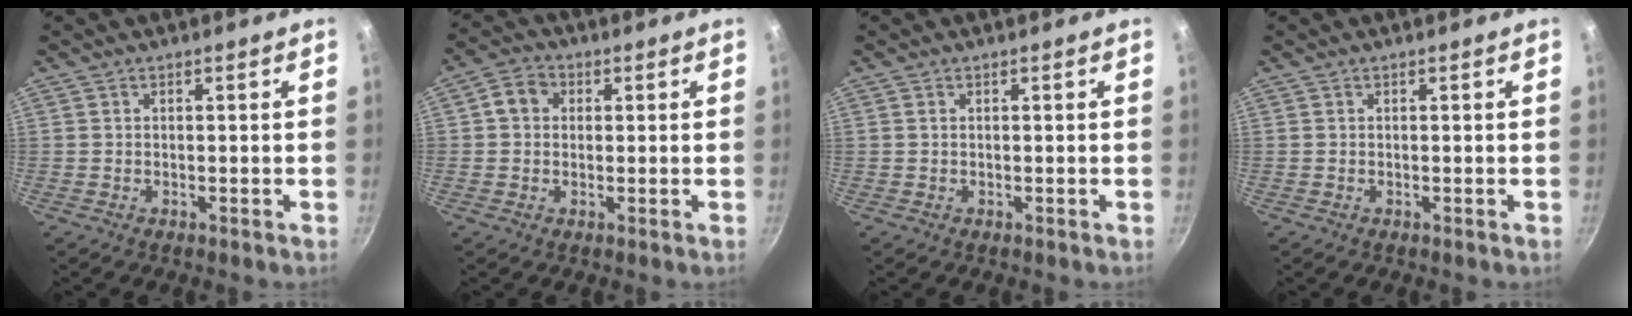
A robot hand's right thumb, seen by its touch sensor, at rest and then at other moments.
{"total": 4.7, "force": [0.8, 4.0, 2.3], "torque": [-0.024, 0.008, 0.001]}
{"total": 0.0}
{"total": 0.0}